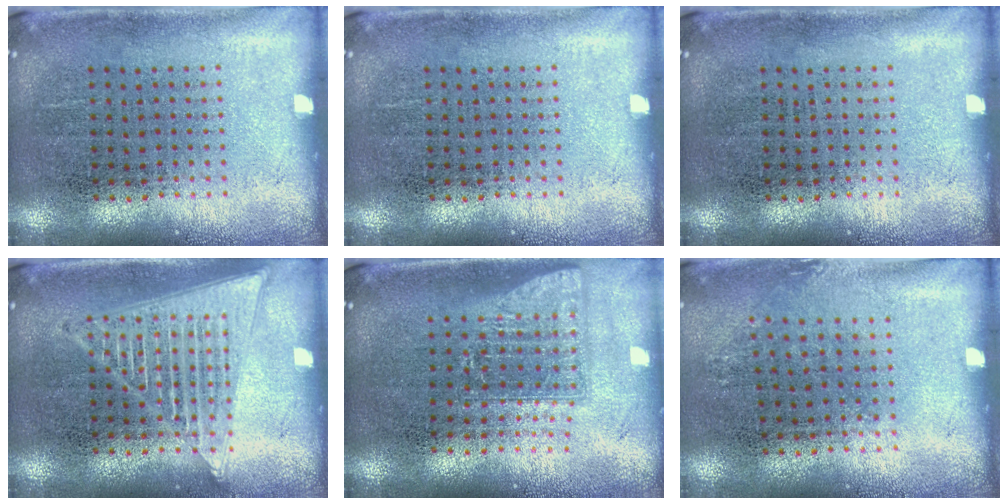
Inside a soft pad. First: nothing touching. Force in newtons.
{"total": 0.0}
{"total": 0.0}
{"total": 1.9, "press": 1.9, "slide": 0.1}
{"total": 1.6, "press": 1.2, "slide": 1.0}
{"total": 0.7, "press": 0.6, "slide": 0.4}